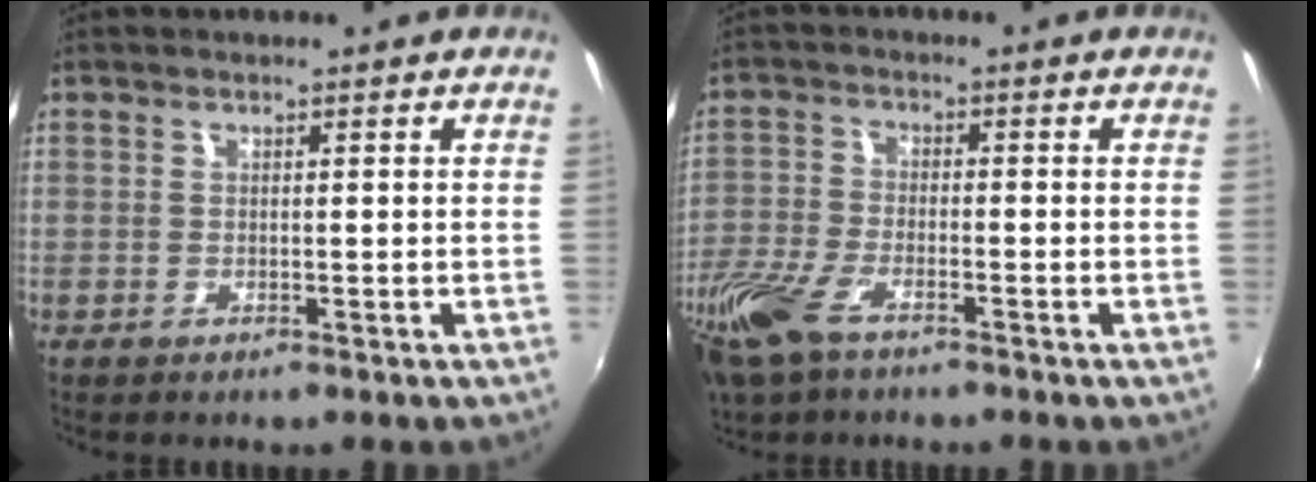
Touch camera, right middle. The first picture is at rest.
{"total": 11.0, "force": [-7.0, 4.6, 7.1], "torque": [-0.177, -0.025, -0.146]}